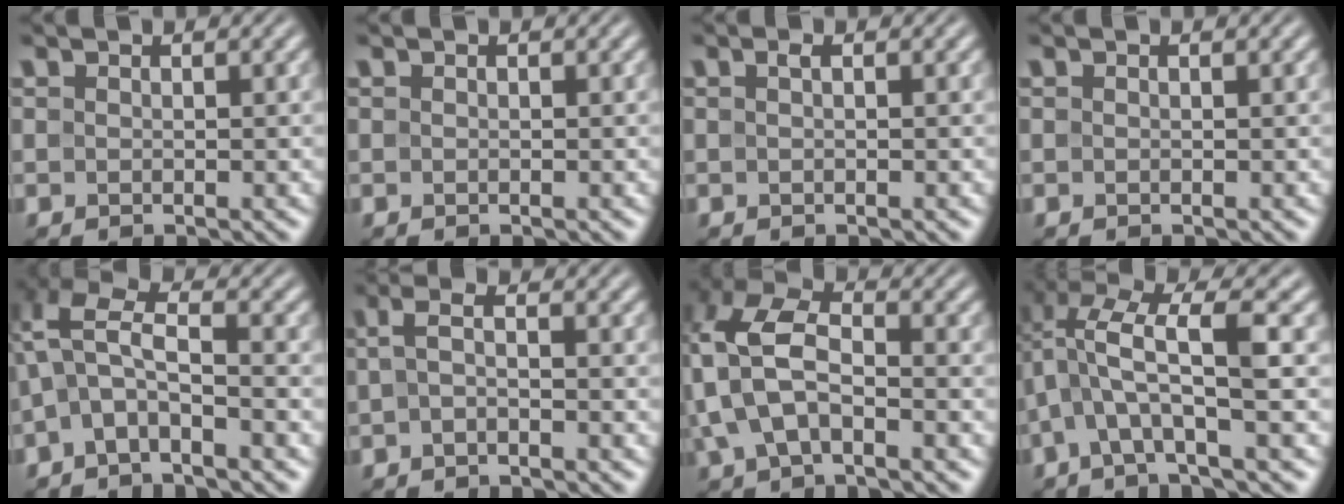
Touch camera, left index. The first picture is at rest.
{"total": 0.0}
{"total": 0.6, "force": [0.1, 0.1, 0.6], "torque": [-0.015, 0.006, 0.003]}
{"total": 0.0}
{"total": 4.9, "force": [-0.9, 2.0, 4.4], "torque": [-0.097, 0.019, -0.031]}
{"total": 1.8, "force": [-0.4, 0.6, 1.6], "torque": [-0.038, 0.002, -0.013]}
{"total": 8.0, "force": [-0.9, 4.5, 6.5], "torque": [-0.160, 0.018, -0.030]}
{"total": 7.1, "force": [0.5, 1.9, 6.8], "torque": [-0.145, 0.017, -0.001]}